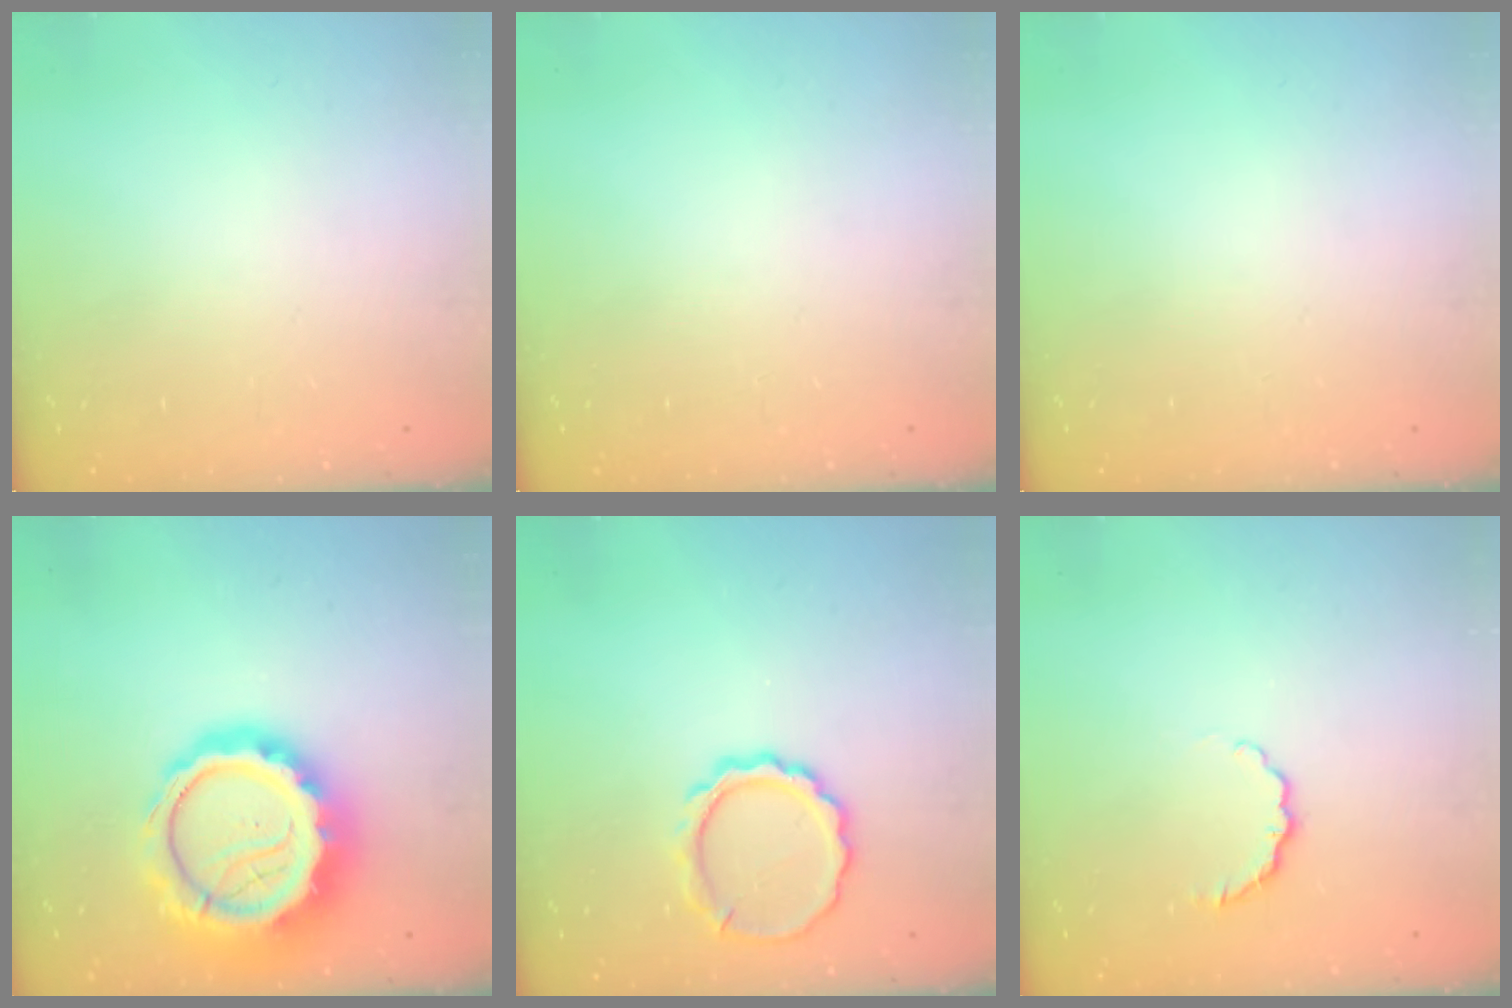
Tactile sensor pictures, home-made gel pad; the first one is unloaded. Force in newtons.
{"total": 0.0}
{"total": 0.0}
{"total": 19.4, "press": 18.9, "slide": 4.1}
{"total": 9.8, "press": 9.8, "slide": 1.1}
{"total": 4.4, "press": 4.2, "slide": 1.2}